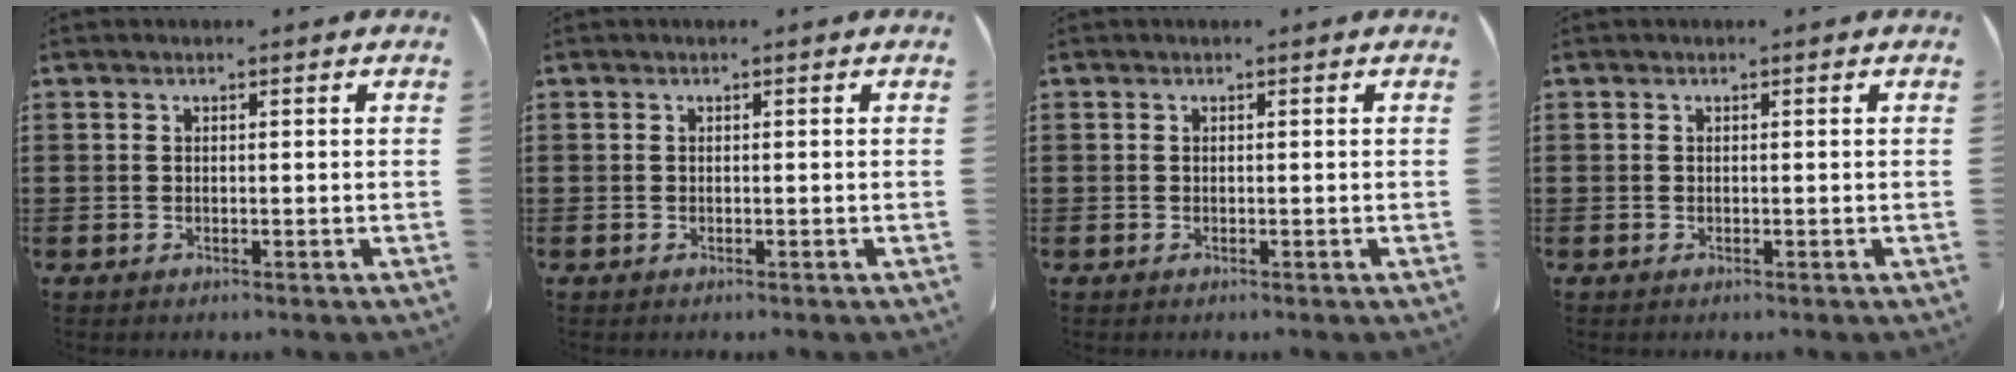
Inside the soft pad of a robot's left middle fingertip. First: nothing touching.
{"total": 0.0}
{"total": 0.0}
{"total": 0.0}